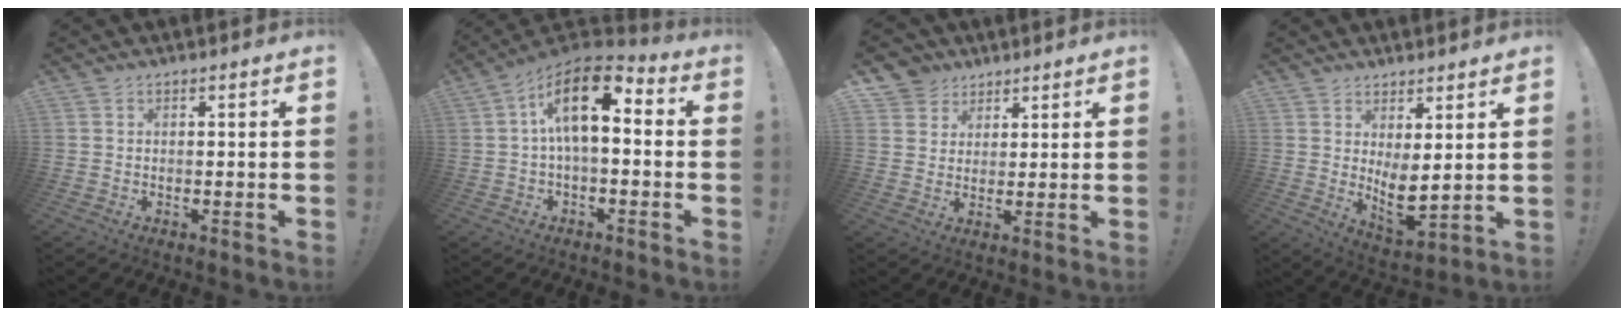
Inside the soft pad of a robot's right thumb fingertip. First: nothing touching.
{"total": 14.6, "force": [3.3, 6.6, 12.6], "torque": [-0.218, -0.012, 0.053]}
{"total": 5.7, "force": [3.5, 4.4, 0.3], "torque": [-0.007, -0.025, 0.070]}
{"total": 7.4, "force": [2.8, 2.5, 6.4], "torque": [-0.086, -0.045, 0.057]}